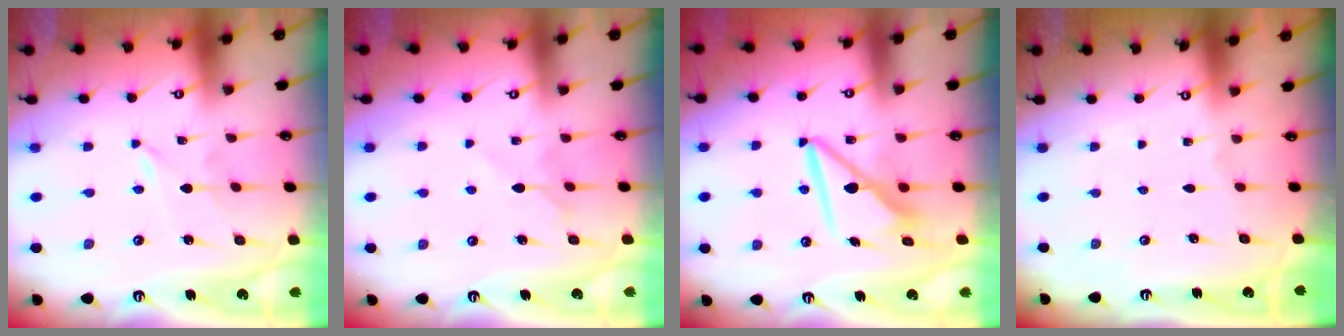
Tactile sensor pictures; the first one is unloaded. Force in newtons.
{"total": 6.3, "press": 6.2, "slide": 0.8}
{"total": 9.0, "press": 8.9, "slide": 1.0}
{"total": 0.0}